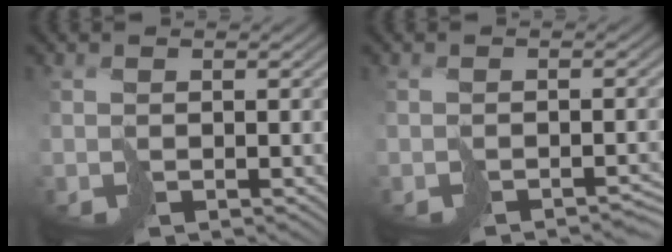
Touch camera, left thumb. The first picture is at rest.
{"total": 2.1, "force": [-1.8, 0.3, 1.0], "torque": [-0.012, -0.001, -0.027]}